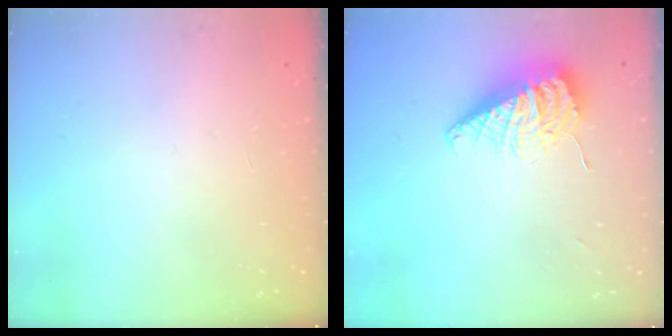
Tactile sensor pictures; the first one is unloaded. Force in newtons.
{"total": 9.8, "press": 9.8, "slide": 1.1}